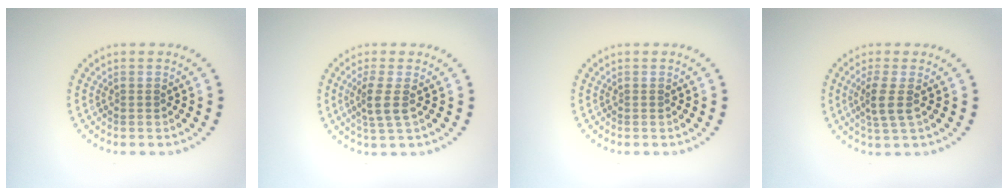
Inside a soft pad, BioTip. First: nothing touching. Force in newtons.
{"total": 2.4, "press": 1.9, "slide": 1.5}
{"total": 0.0}
{"total": 2.4, "press": 1.9, "slide": 1.5}